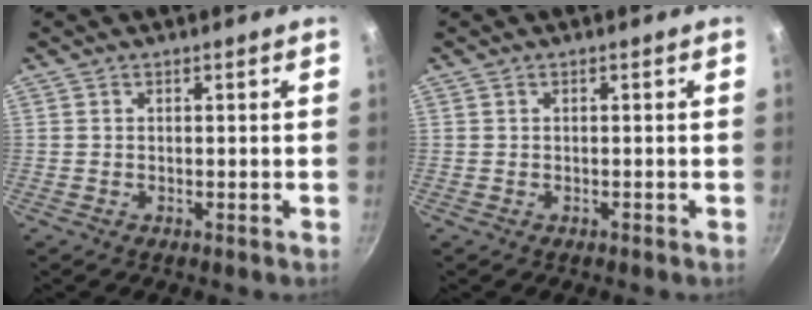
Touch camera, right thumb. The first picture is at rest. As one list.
[{"total": 0.0}]